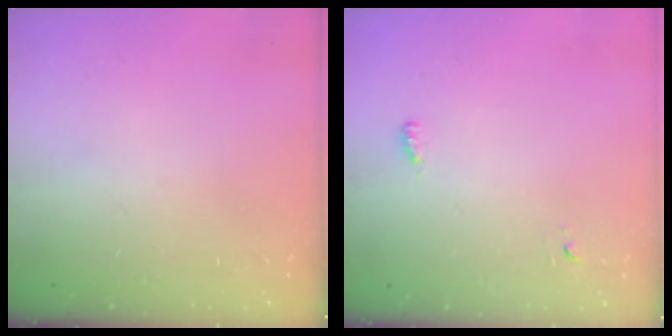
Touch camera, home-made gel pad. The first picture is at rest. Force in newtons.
{"total": 2.8, "press": 2.7, "slide": 0.6}